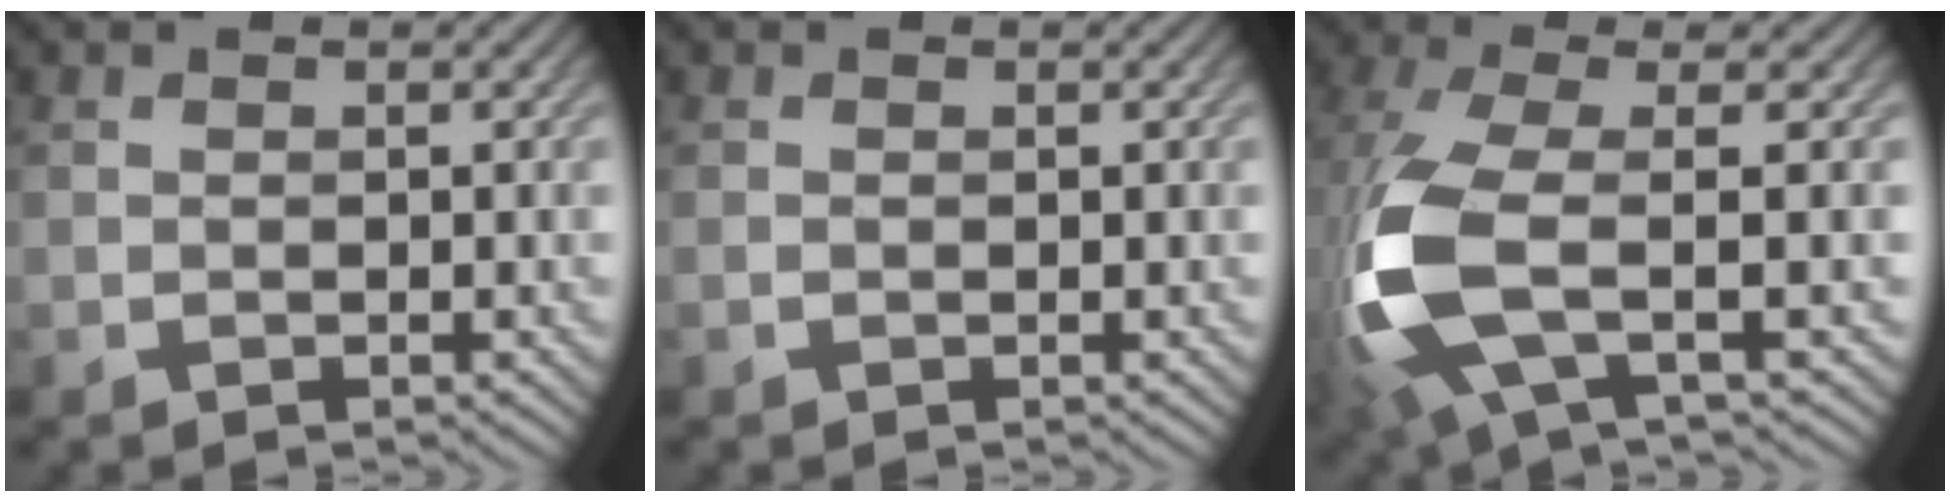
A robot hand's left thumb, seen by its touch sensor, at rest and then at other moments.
{"total": 0.0}
{"total": 11.6, "force": [-1.8, 4.0, 10.7], "torque": [-0.266, -0.016, -0.041]}